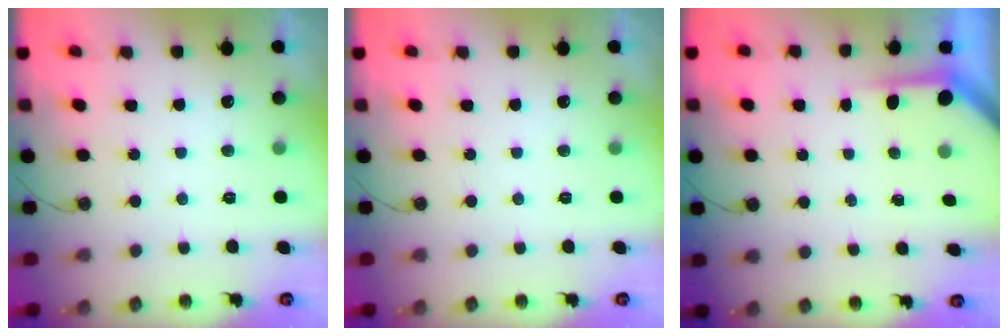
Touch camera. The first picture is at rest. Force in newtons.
{"total": 0.0}
{"total": 3.8, "press": 3.8, "slide": 0.4}